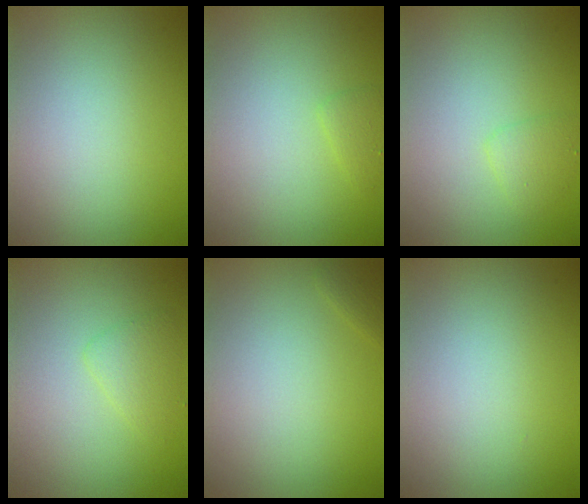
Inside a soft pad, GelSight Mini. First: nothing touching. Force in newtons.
{"total": 1.1, "press": 1.1, "slide": 0.0}
{"total": 1.4, "press": 1.4, "slide": 0.1}
{"total": 1.6, "press": 1.6, "slide": 0.1}
{"total": 0.7, "press": 0.7, "slide": 0.1}
{"total": 0.0}